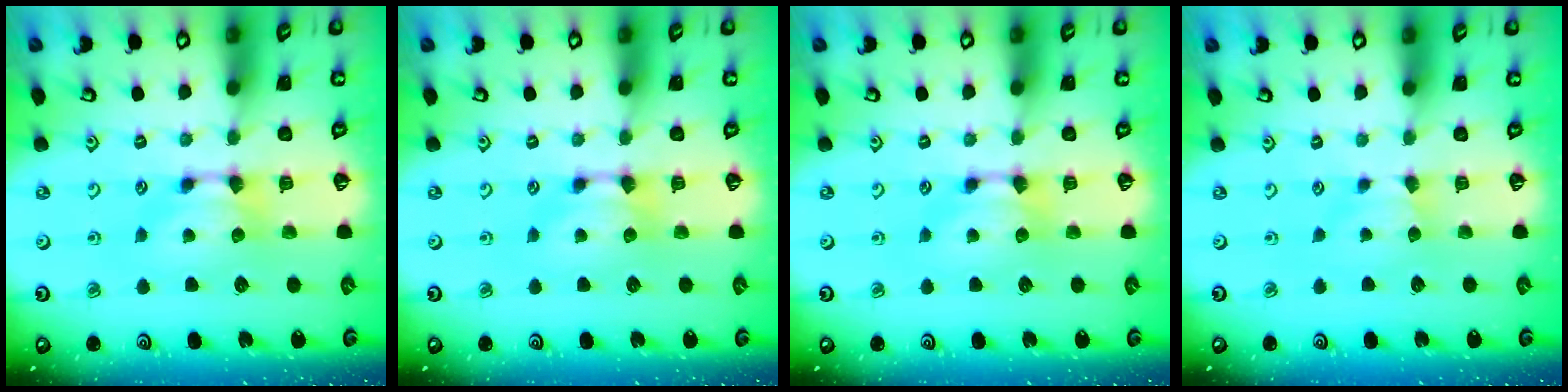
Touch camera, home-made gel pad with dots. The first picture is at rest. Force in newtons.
{"total": 0.0}
{"total": 0.0}
{"total": 1.2, "press": 1.1, "slide": 0.4}